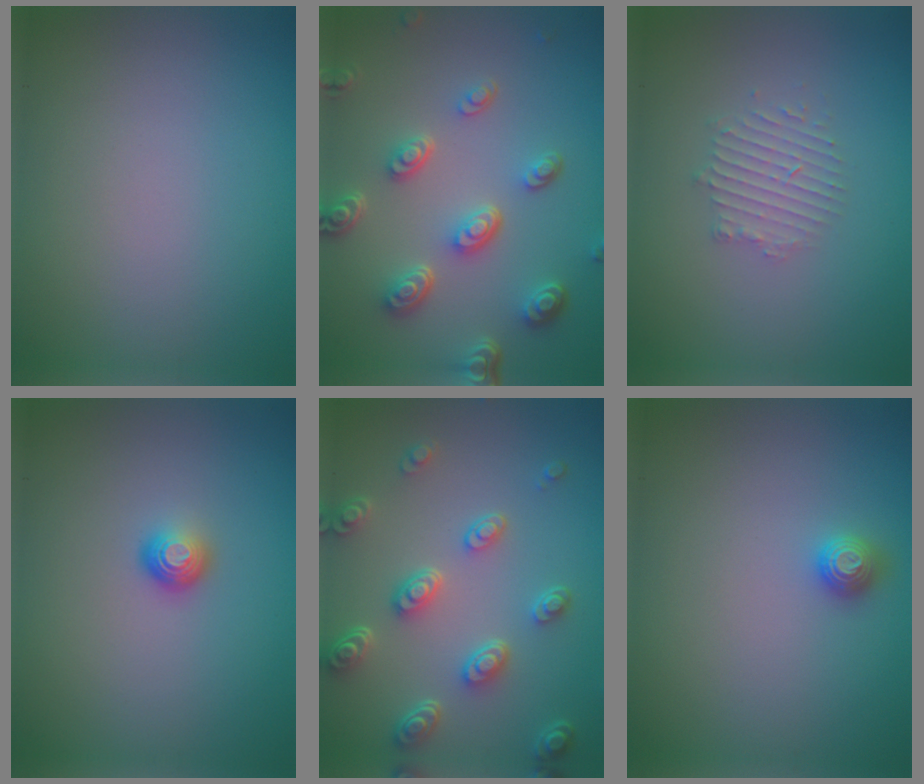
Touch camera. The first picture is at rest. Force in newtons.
{"total": 5.3, "press": 3.9, "slide": 3.6}
{"total": 2.1, "press": 2.1, "slide": 0.4}
{"total": 1.4, "press": 1.0, "slide": 1.0}
{"total": 5.0, "press": 3.7, "slide": 3.3}
{"total": 1.2, "press": 1.1, "slide": 0.2}